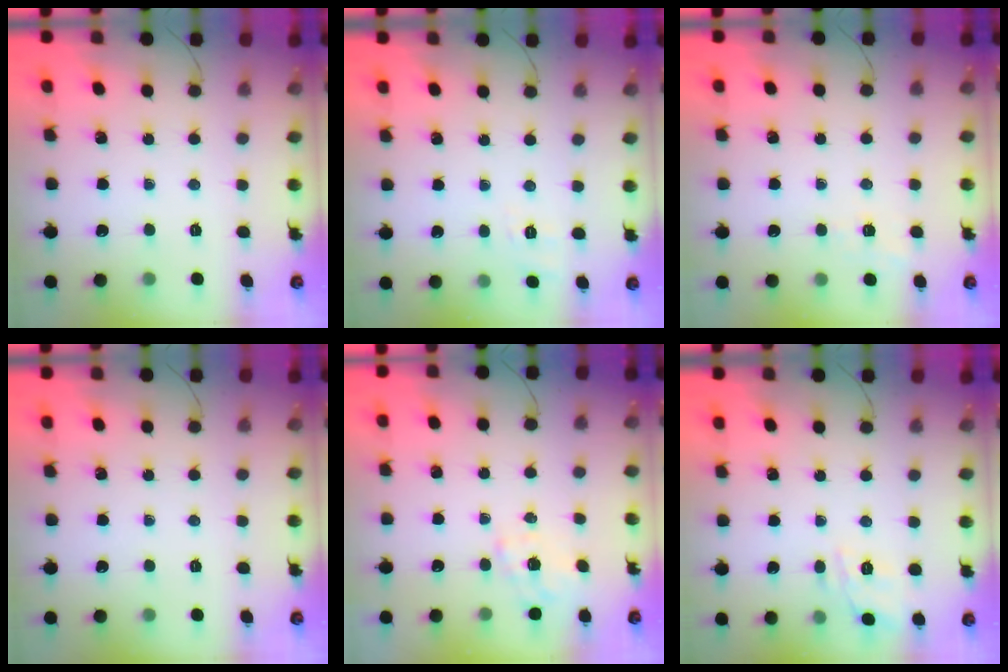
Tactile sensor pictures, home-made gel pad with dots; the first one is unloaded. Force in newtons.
{"total": 2.2, "press": 0.7, "slide": 2.1}
{"total": 1.4, "press": 0.6, "slide": 1.3}
{"total": 0.0}
{"total": 1.0, "press": 0.7, "slide": 0.7}
{"total": 9.9, "press": 9.7, "slide": 1.6}